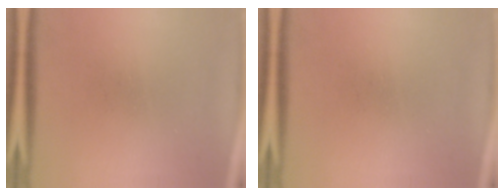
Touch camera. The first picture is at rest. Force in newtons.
{"total": 0.0}